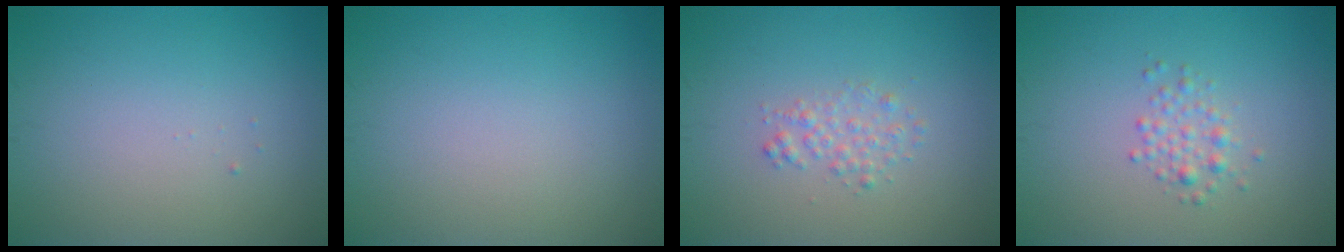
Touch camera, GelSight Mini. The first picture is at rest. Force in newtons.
{"total": 0.0}
{"total": 1.5, "press": 1.5, "slide": 0.0}
{"total": 1.6, "press": 1.6, "slide": 0.0}